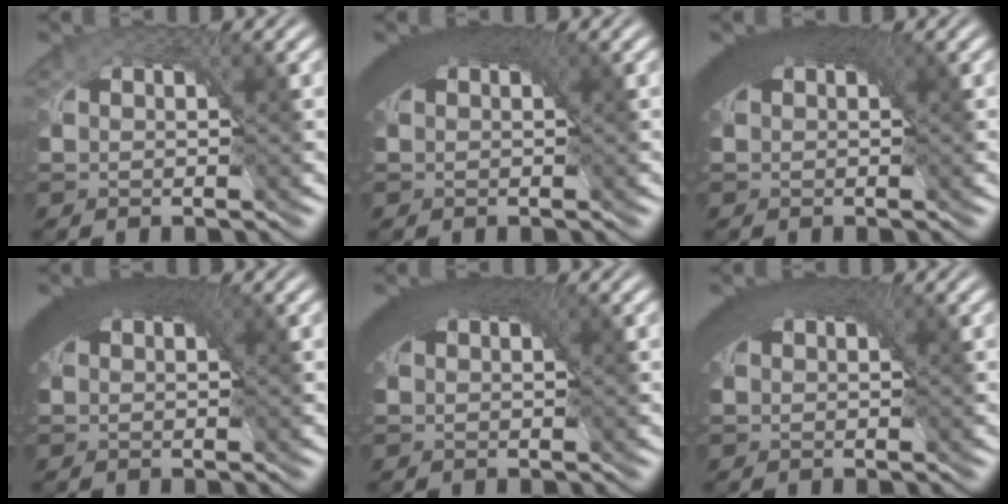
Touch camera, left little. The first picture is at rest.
{"total": 7.4, "force": [2.9, 3.5, 5.8], "torque": [-0.088, 0.018, 0.032]}
{"total": 8.3, "force": [3.1, 3.9, 6.5], "torque": [-0.100, 0.021, 0.033]}
{"total": 8.6, "force": [3.2, 4.1, 6.9], "torque": [-0.105, 0.021, 0.034]}
{"total": 7.6, "force": [3.1, 3.6, 5.9], "torque": [-0.091, 0.020, 0.034]}
{"total": 6.8, "force": [3.0, 3.2, 5.1], "torque": [-0.083, 0.018, 0.034]}